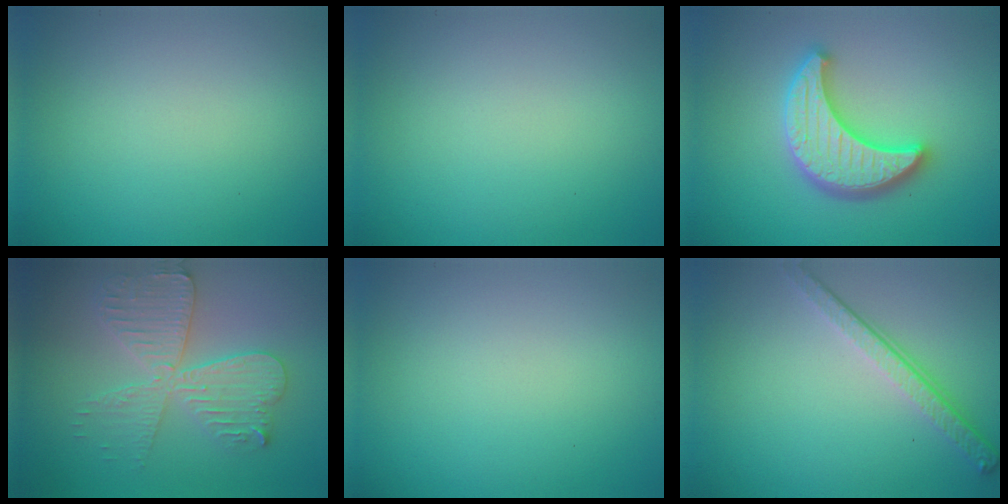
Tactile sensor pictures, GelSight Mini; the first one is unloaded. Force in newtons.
{"total": 0.0}
{"total": 5.3, "press": 5.2, "slide": 0.9}
{"total": 4.8, "press": 4.7, "slide": 0.7}
{"total": 0.0}
{"total": 3.9, "press": 2.8, "slide": 2.7}